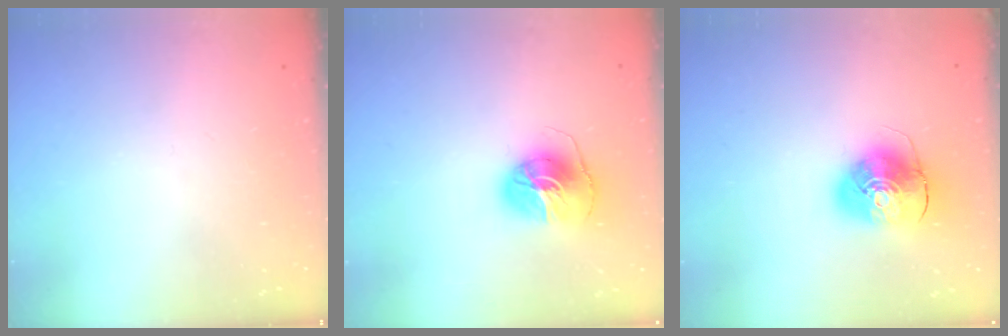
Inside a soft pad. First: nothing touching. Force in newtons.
{"total": 8.6, "press": 8.6, "slide": 0.9}
{"total": 9.7, "press": 9.6, "slide": 1.4}